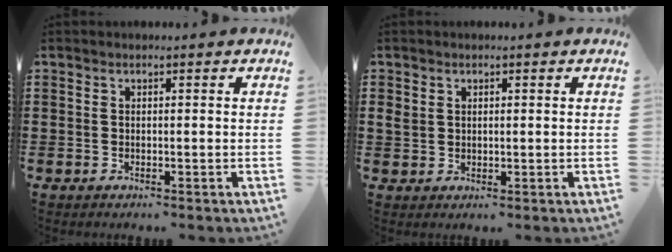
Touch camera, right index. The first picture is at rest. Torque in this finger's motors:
{"motor_torque": [0.00, 0.10, 0.10, 0.02]}